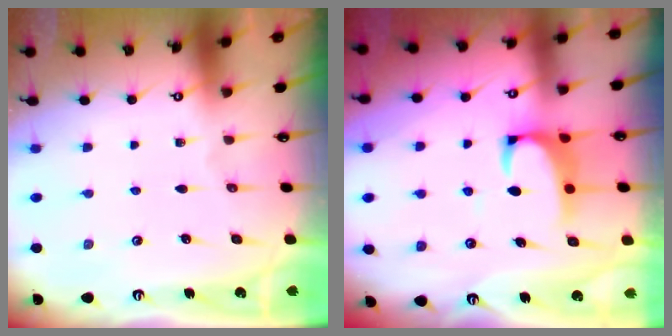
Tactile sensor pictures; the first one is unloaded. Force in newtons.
{"total": 2.2, "press": 2.0, "slide": 0.9}